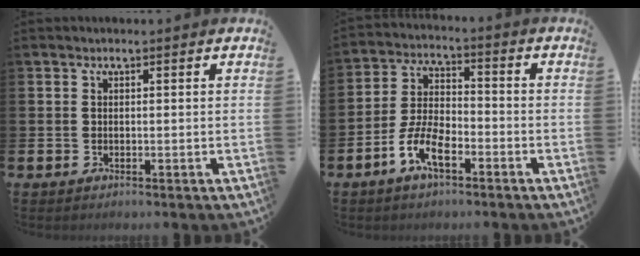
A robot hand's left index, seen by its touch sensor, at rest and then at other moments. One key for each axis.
{"total": 6.9, "fx": -3.8, "fy": 2.7, "fz": 5.1, "tx": -0.123, "ty": -0.003, "tz": -0.075}